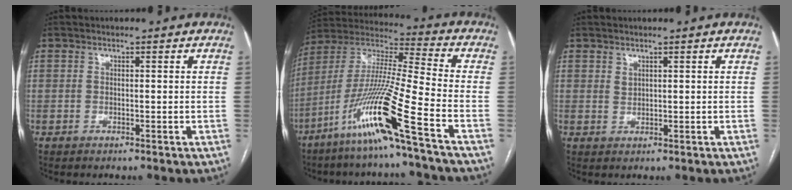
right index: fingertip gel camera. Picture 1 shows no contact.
{"total": 16.9, "force": [-9.2, -1.9, 14.0], "torque": [-0.293, -0.023, -0.176]}
{"total": 0.8, "force": [0.6, 0.4, 0.3], "torque": [-0.004, -0.004, 0.013]}